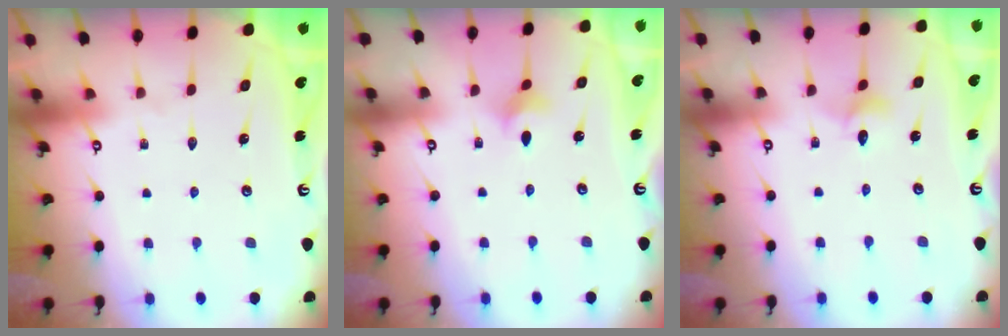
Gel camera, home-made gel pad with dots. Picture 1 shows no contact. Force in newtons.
{"total": 2.7, "press": 2.6, "slide": 0.6}
{"total": 3.4, "press": 3.4, "slide": 0.3}